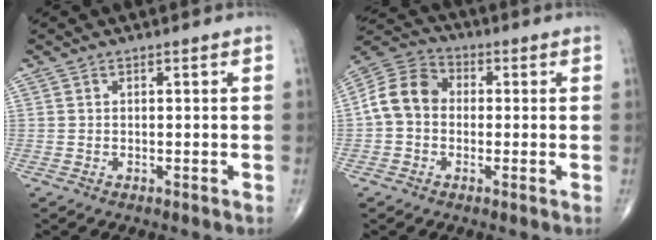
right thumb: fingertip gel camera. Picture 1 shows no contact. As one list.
[{"total": 9.7, "force": [-0.2, 7.7, 5.8], "torque": [-0.098, 0.031, -0.019]}]